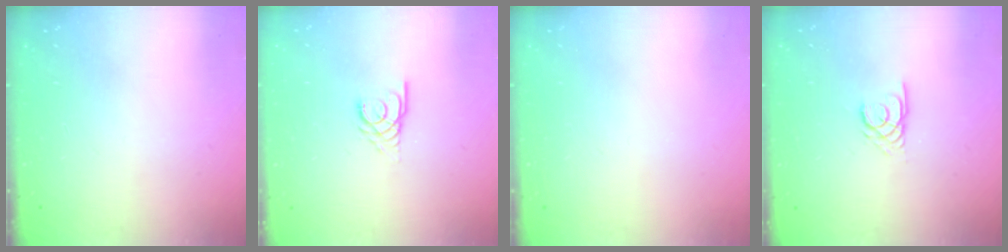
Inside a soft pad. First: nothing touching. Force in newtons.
{"total": 3.2, "press": 3.2, "slide": 0.2}
{"total": 0.0}
{"total": 2.4, "press": 2.4, "slide": 0.2}